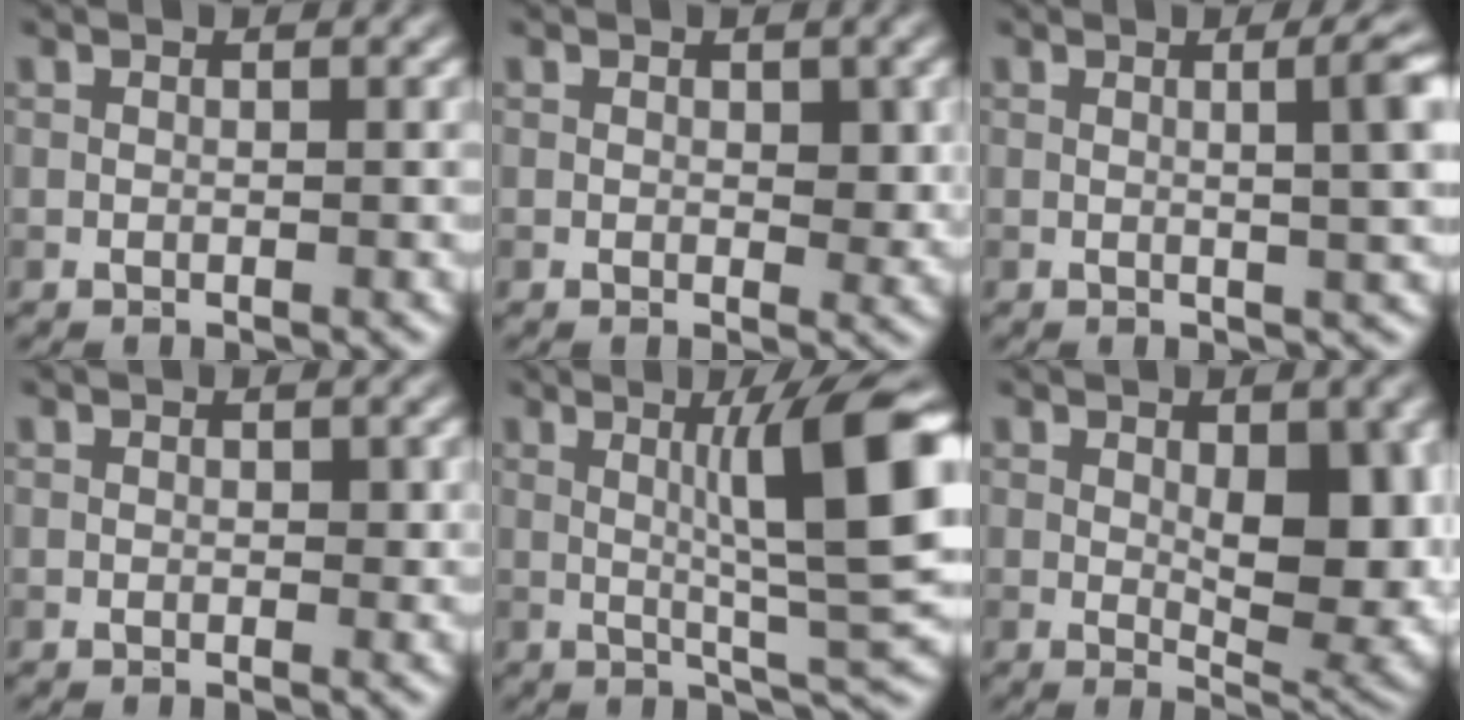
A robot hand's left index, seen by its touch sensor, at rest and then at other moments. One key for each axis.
{"total": 1.9, "fx": 0.4, "fy": 1.1, "fz": 1.5, "tx": -0.016, "ty": -0.005, "tz": 0.008}
{"total": 4.6, "fx": 0.7, "fy": 1.2, "fz": 4.4, "tx": -0.048, "ty": 0.014, "tz": 0.007}
{"total": 0.7, "fx": 0.2, "fy": 0.5, "fz": 0.5, "tx": -0.003, "ty": -0.003, "tz": 0.001}
{"total": 9.4, "fx": 1.6, "fy": 1.2, "fz": 9.2, "tx": -0.122, "ty": 0.001, "tz": 0.030}
{"total": 8.7, "fx": 0.4, "fy": 4.2, "fz": 7.6, "tx": -0.111, "ty": -0.012, "tz": 0.021}